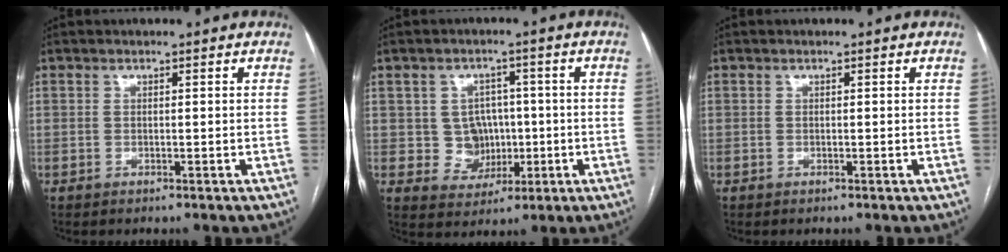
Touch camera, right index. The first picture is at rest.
{"total": 5.8, "force": [-0.3, 5.5, 1.8], "torque": [-0.023, 0.017, 0.005]}
{"total": 0.0}